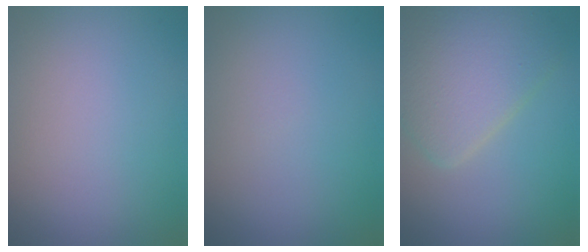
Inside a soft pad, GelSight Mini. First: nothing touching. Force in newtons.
{"total": 0.0}
{"total": 6.0, "press": 5.9, "slide": 0.4}